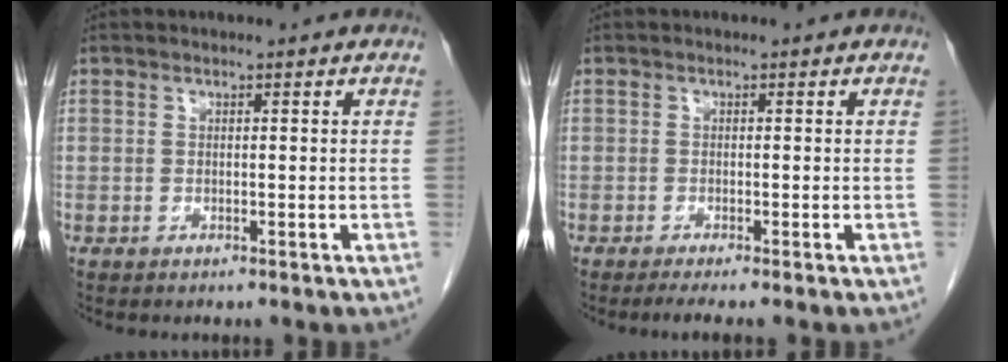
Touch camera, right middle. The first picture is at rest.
{"total": 2.3, "force": [-1.8, -0.2, 1.4], "torque": [-0.023, -0.005, -0.031]}